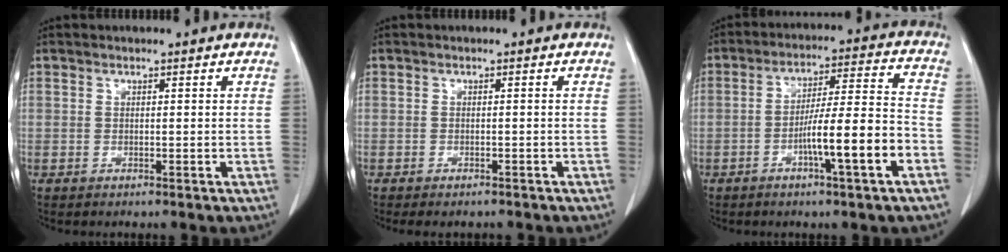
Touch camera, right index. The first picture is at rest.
{"total": 1.1, "force": [-0.9, 0.2, 0.6], "torque": [-0.008, -0.003, -0.010]}
{"total": 11.6, "force": [-4.4, -0.1, 10.7], "torque": [-0.176, 0.009, -0.072]}